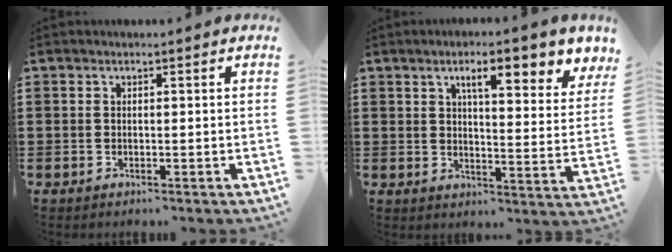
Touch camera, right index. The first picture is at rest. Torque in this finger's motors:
{"motor_torque": [0.80, 0.54, 0.42, 0.11]}